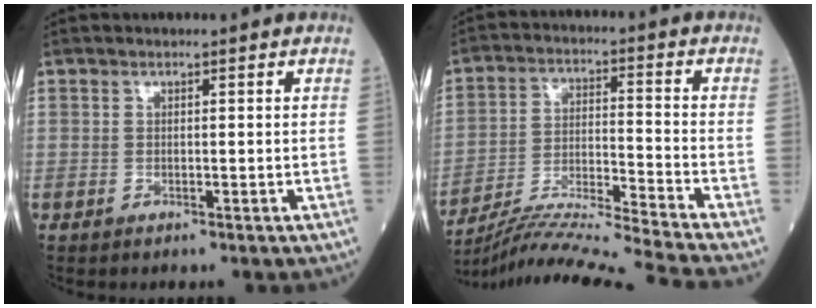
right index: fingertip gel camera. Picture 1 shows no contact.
{"total": 18.6, "force": [-17.0, -3.7, 6.5], "torque": [-0.119, -0.023, -0.276]}